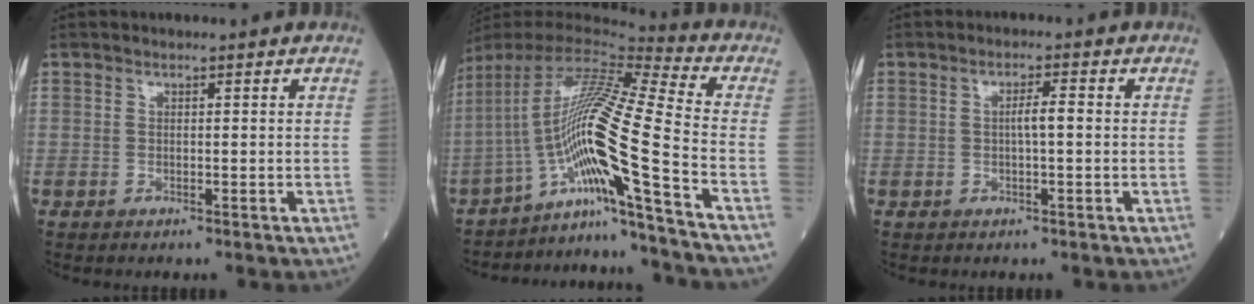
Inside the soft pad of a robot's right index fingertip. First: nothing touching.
{"total": 17.5, "force": [-9.0, -3.1, 14.7], "torque": [-0.271, 0.016, -0.161]}
{"total": 2.5, "force": [0.0, 0.2, 2.5], "torque": [-0.044, 0.002, -0.002]}